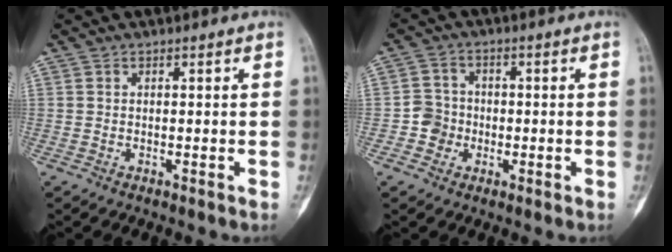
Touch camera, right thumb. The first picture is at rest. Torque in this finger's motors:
{"motor_torque": [0.62, -0.02, 0.40, -0.31, 0.15]}